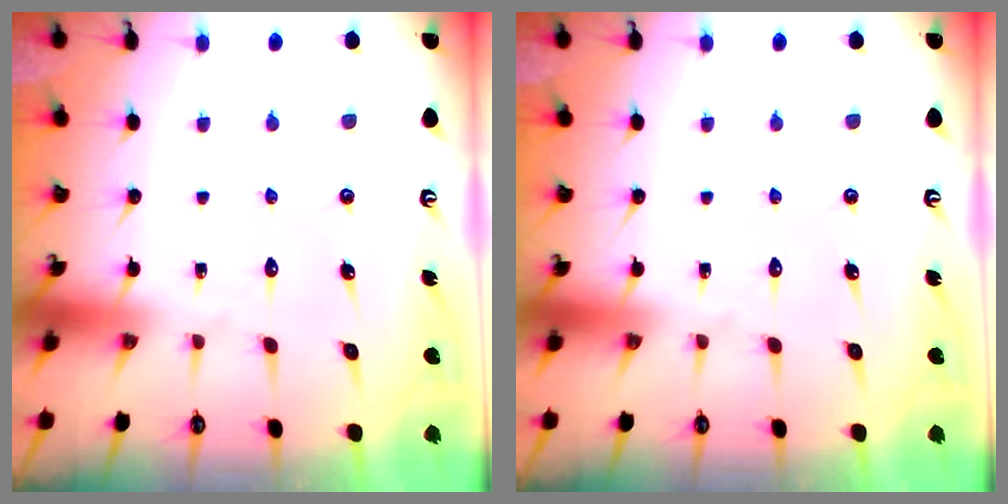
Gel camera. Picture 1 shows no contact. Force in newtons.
{"total": 0.0}